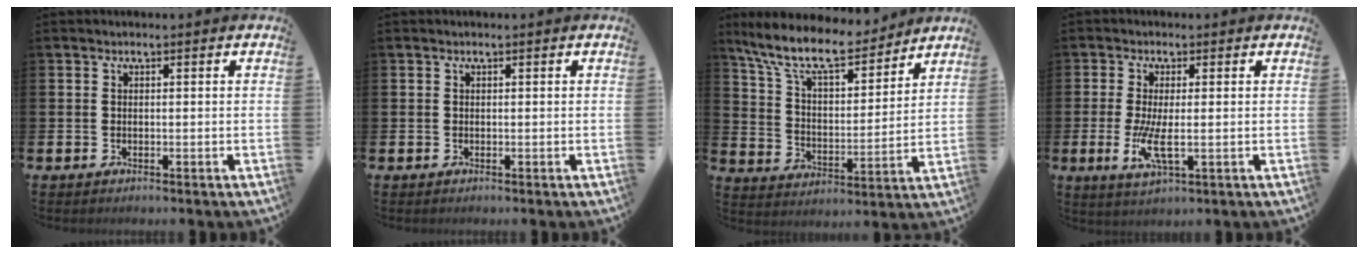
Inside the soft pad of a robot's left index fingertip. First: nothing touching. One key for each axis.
{"total": 0.0}
{"total": 10.9, "fx": 9.4, "fy": 2.9, "fz": 4.6, "tx": -0.126, "ty": -0.057, "tz": 0.166}
{"total": 4.5, "fx": -0.3, "fy": 1.2, "fz": 4.3, "tx": -0.073, "ty": -0.007, "tz": -0.008}